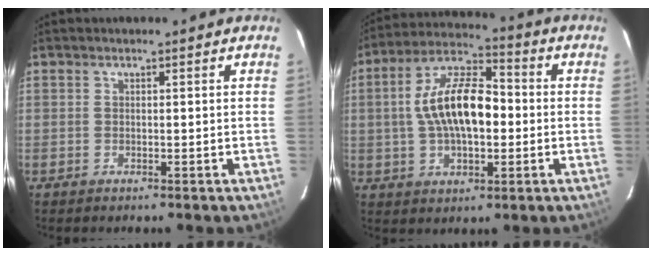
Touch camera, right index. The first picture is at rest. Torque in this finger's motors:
{"motor_torque": [0.80, -0.26, 0.71, 0.21]}